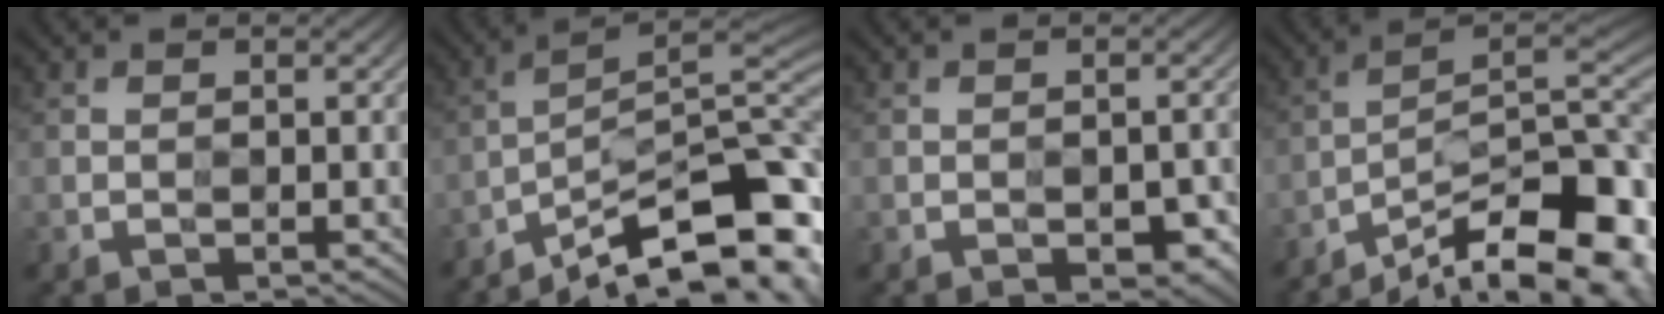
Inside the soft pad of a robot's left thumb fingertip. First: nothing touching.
{"total": 13.5, "force": [-9.5, 3.2, 9.1], "torque": [-0.155, -0.003, -0.152]}
{"total": 3.2, "force": [-1.3, 1.8, 2.4], "torque": [-0.029, -0.003, -0.016]}
{"total": 15.3, "force": [-10.1, 4.3, 10.8], "torque": [-0.171, -0.004, -0.166]}